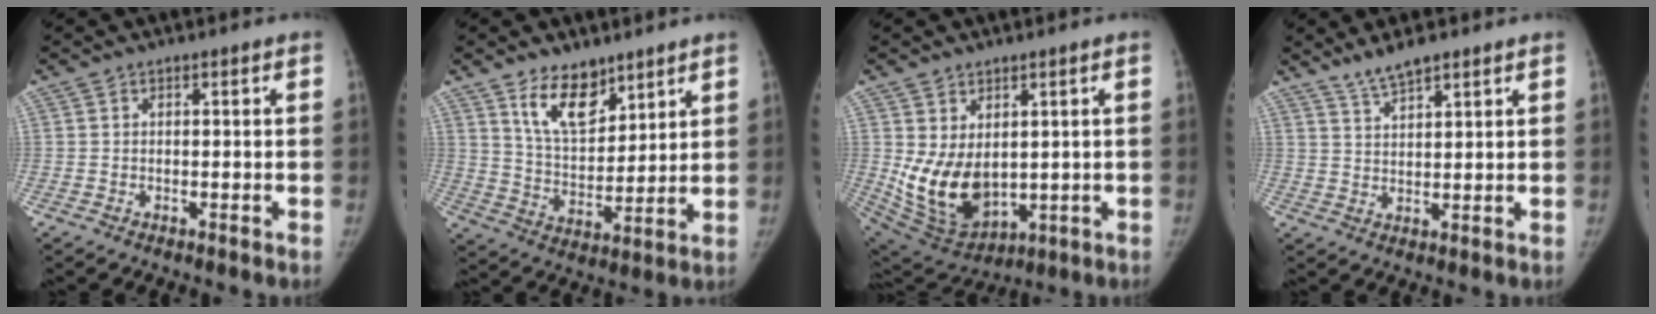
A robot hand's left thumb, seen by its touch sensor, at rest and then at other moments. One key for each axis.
{"total": 10.9, "fx": 7.2, "fy": 5.7, "fz": 5.9, "tx": -0.071, "ty": -0.057, "tz": 0.136}
{"total": 12.4, "fx": 0.8, "fy": 8.4, "fz": 9.1, "tx": -0.149, "ty": -0.023, "tz": 0.049}
{"total": 5.0, "fx": 4.2, "fy": 1.1, "fz": 2.6, "tx": -0.045, "ty": -0.020, "tz": 0.079}